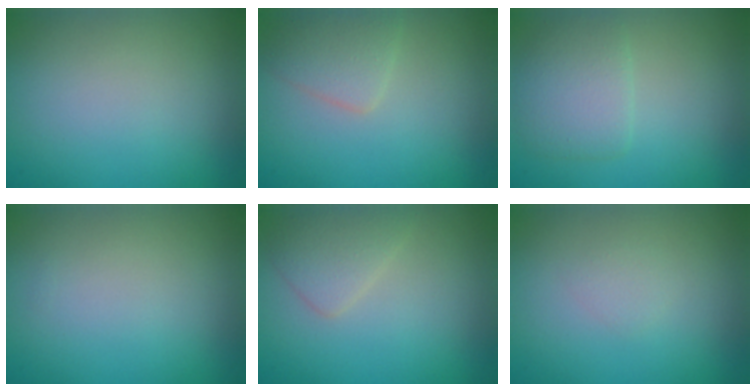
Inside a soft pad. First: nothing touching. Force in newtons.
{"total": 2.4, "press": 2.4, "slide": 0.0}
{"total": 3.1, "press": 3.1, "slide": 0.3}
{"total": 0.0}
{"total": 2.2, "press": 2.2, "slide": 0.1}
{"total": 0.7, "press": 0.7, "slide": 0.0}